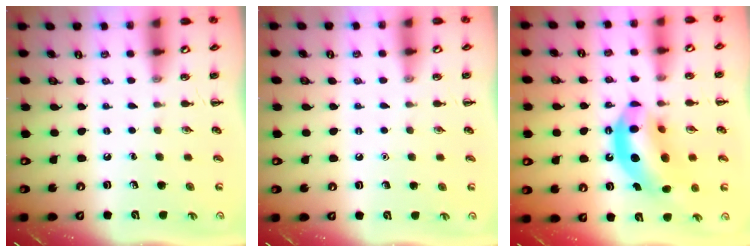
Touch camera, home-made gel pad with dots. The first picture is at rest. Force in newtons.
{"total": 1.6, "press": 1.6, "slide": 0.1}
{"total": 15.4, "press": 14.9, "slide": 4.1}